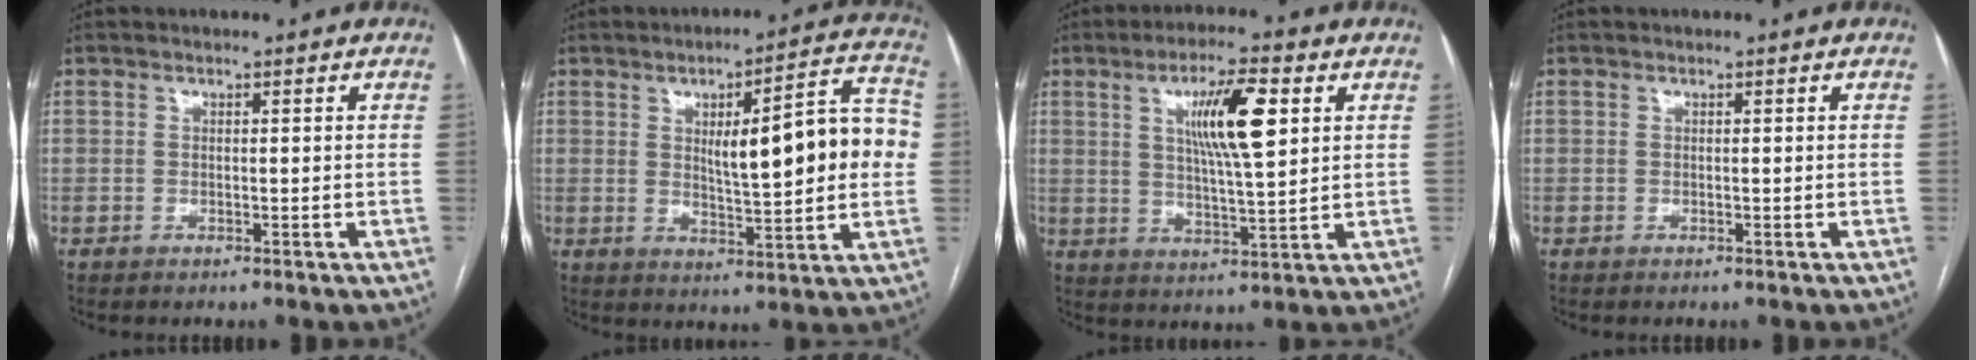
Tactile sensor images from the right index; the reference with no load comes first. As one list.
[{"total": 15.0, "force": [1.8, 2.9, 14.6], "torque": [-0.194, 0.029, 0.028]}, {"total": 10.5, "force": [3.5, 1.3, 9.8], "torque": [-0.170, 0.005, 0.060]}, {"total": 0.0}]